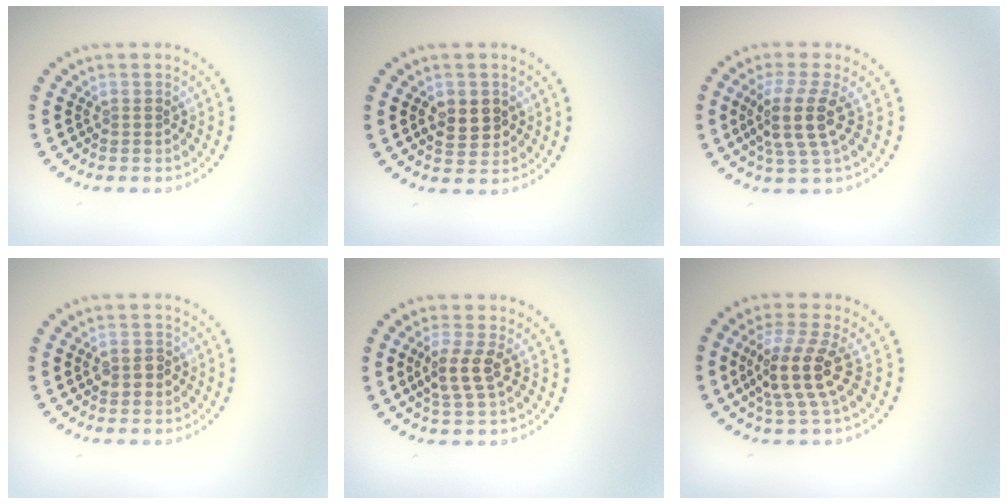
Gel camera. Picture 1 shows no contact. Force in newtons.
{"total": 2.9, "press": 2.8, "slide": 0.4}
{"total": 4.0, "press": 3.1, "slide": 2.5}
{"total": 1.7, "press": 1.7, "slide": 0.1}
{"total": 3.0, "press": 2.8, "slide": 1.1}
{"total": 4.4, "press": 3.8, "slide": 2.3}